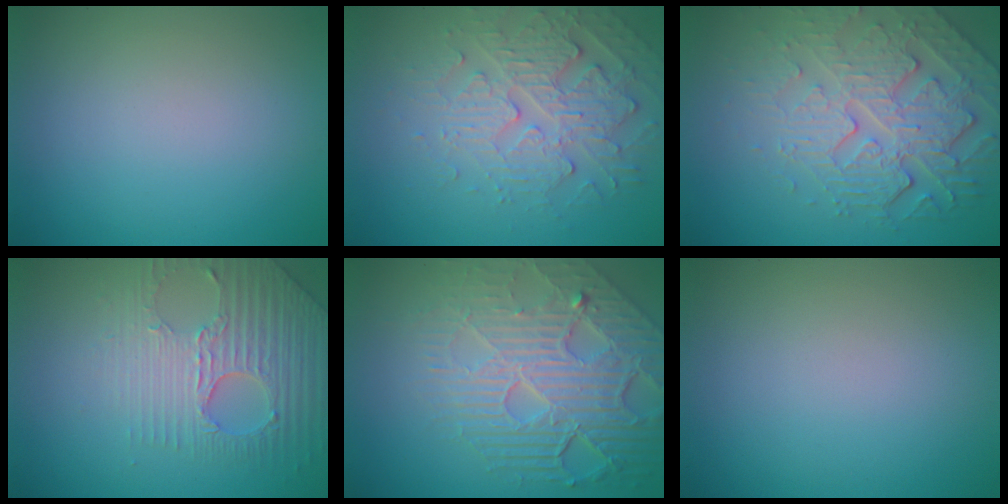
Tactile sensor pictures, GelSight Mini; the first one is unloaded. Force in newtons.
{"total": 4.3, "press": 3.8, "slide": 2.0}
{"total": 5.0, "press": 4.5, "slide": 2.1}
{"total": 4.0, "press": 3.8, "slide": 1.2}
{"total": 8.5, "press": 5.8, "slide": 6.2}
{"total": 0.0}